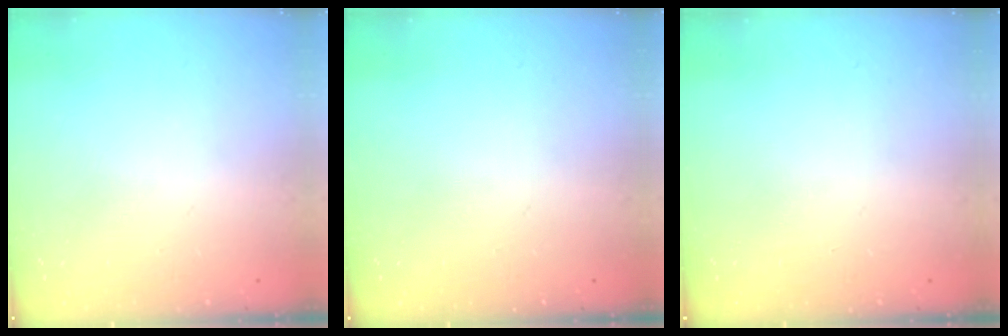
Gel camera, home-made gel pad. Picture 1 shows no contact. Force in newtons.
{"total": 0.0}
{"total": 0.0}